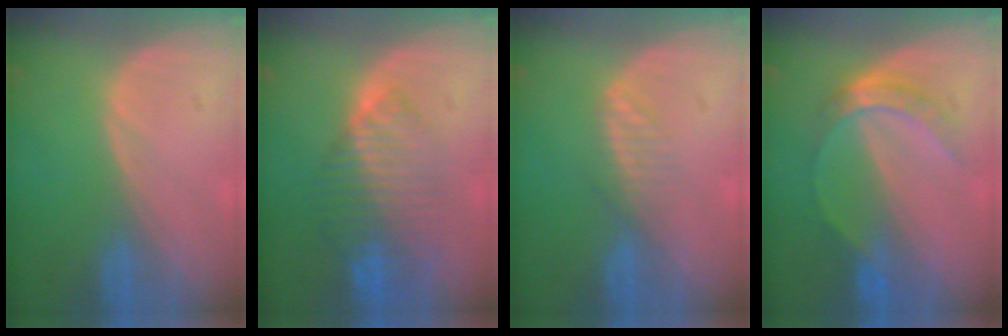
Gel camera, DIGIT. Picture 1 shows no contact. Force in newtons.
{"total": 8.2, "press": 7.2, "slide": 3.9}
{"total": 2.3, "press": 2.3, "slide": 0.1}
{"total": 5.0, "press": 4.7, "slide": 1.5}